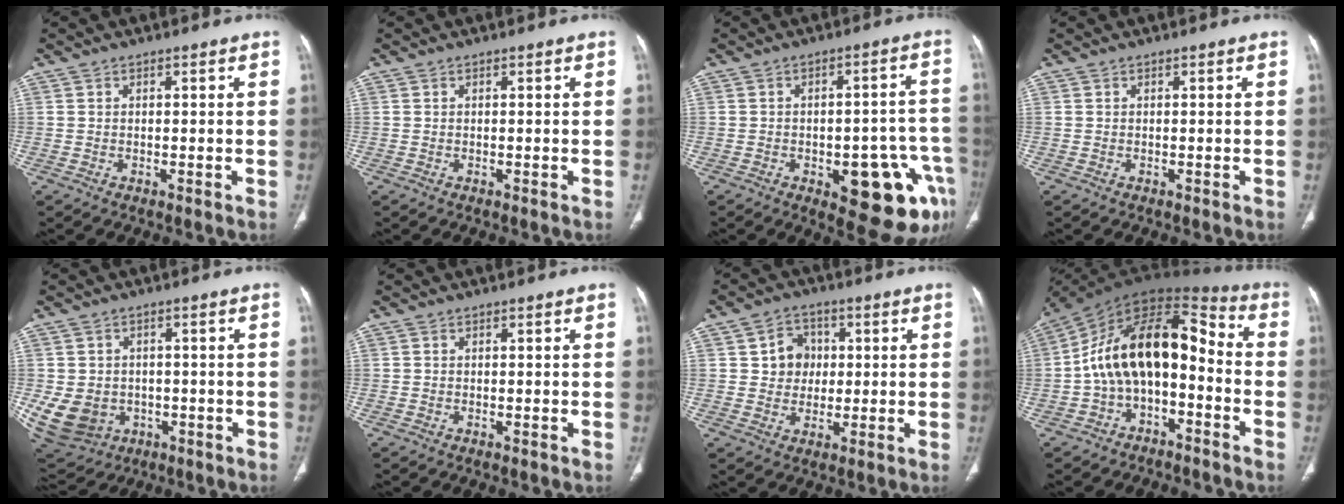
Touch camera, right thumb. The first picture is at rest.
{"total": 0.0}
{"total": 15.9, "force": [-6.2, 6.7, 13.1], "torque": [-0.109, 0.039, -0.060]}
{"total": 0.0}
{"total": 14.1, "force": [-3.1, 11.8, 6.9], "torque": [-0.156, 0.008, -0.026]}
{"total": 0.0}
{"total": 6.7, "force": [1.0, 6.0, 2.9], "torque": [-0.009, 0.004, 0.014]}
{"total": 17.4, "force": [-3.0, 10.1, 13.9], "torque": [-0.213, 0.091, -0.058]}